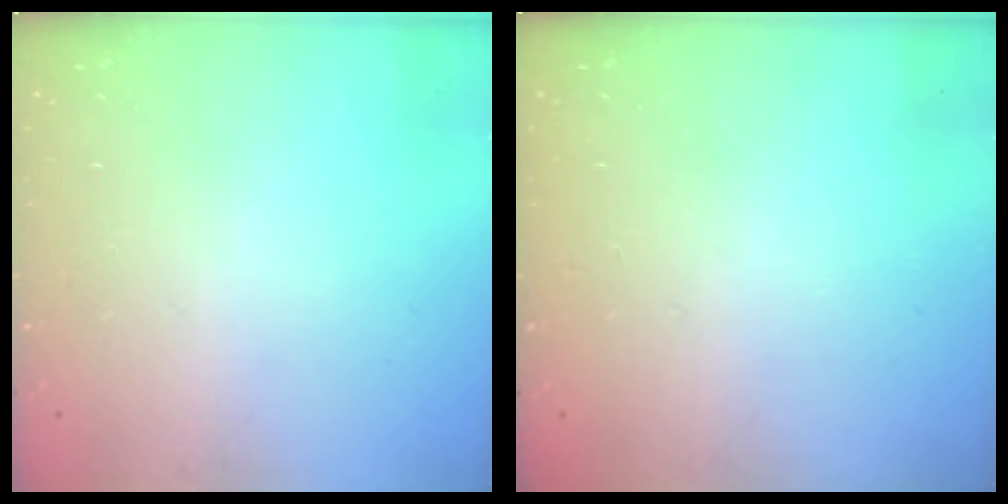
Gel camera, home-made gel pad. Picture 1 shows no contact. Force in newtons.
{"total": 0.0}